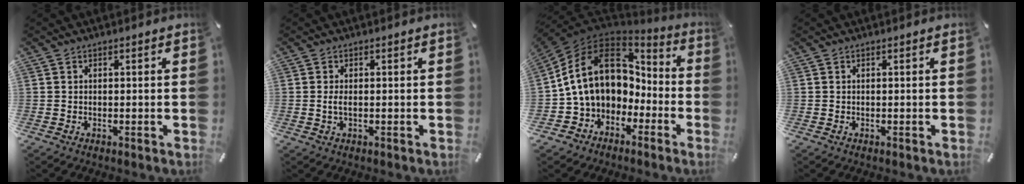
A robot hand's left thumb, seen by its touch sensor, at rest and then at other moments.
{"total": 1.9, "force": [-0.1, 0.6, 1.7], "torque": [-0.033, -0.001, -0.002]}
{"total": 16.8, "force": [2.2, 13.0, 10.3], "torque": [-0.224, 0.005, 0.038]}
{"total": 0.0}